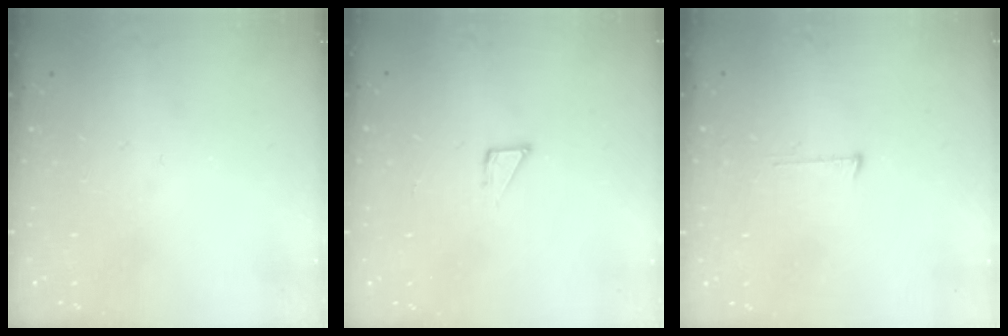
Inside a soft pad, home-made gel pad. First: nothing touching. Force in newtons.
{"total": 2.7, "press": 2.7, "slide": 0.2}
{"total": 4.0, "press": 4.0, "slide": 0.2}